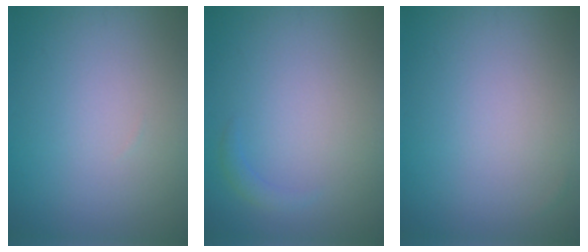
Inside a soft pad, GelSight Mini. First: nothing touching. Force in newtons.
{"total": 0.9, "press": 0.9, "slide": 0.0}
{"total": 0.0}